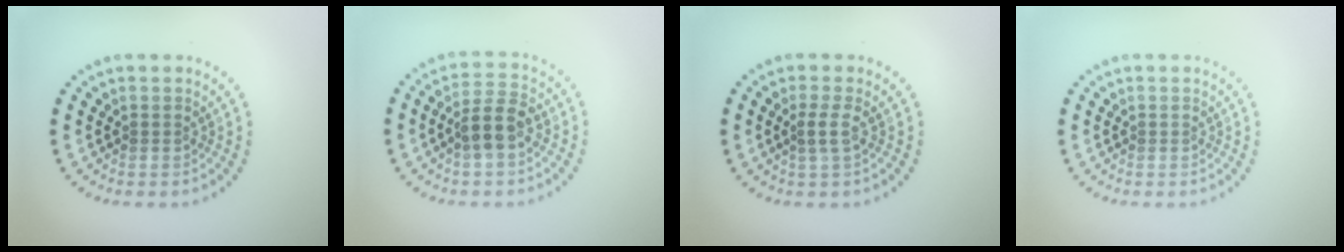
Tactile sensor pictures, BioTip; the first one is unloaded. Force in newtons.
{"total": 3.5, "press": 3.4, "slide": 0.9}
{"total": 1.4, "press": 1.0, "slide": 1.0}
{"total": 0.0}